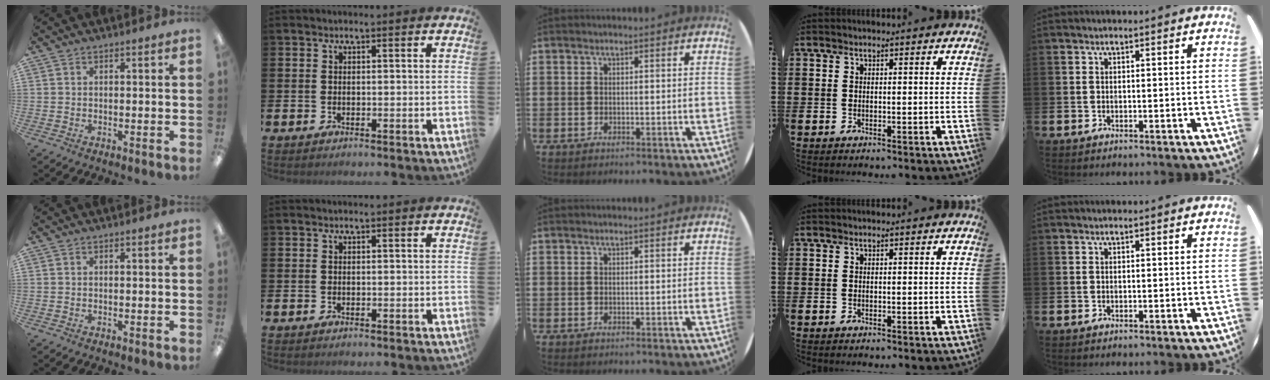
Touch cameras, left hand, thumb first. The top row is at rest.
{}